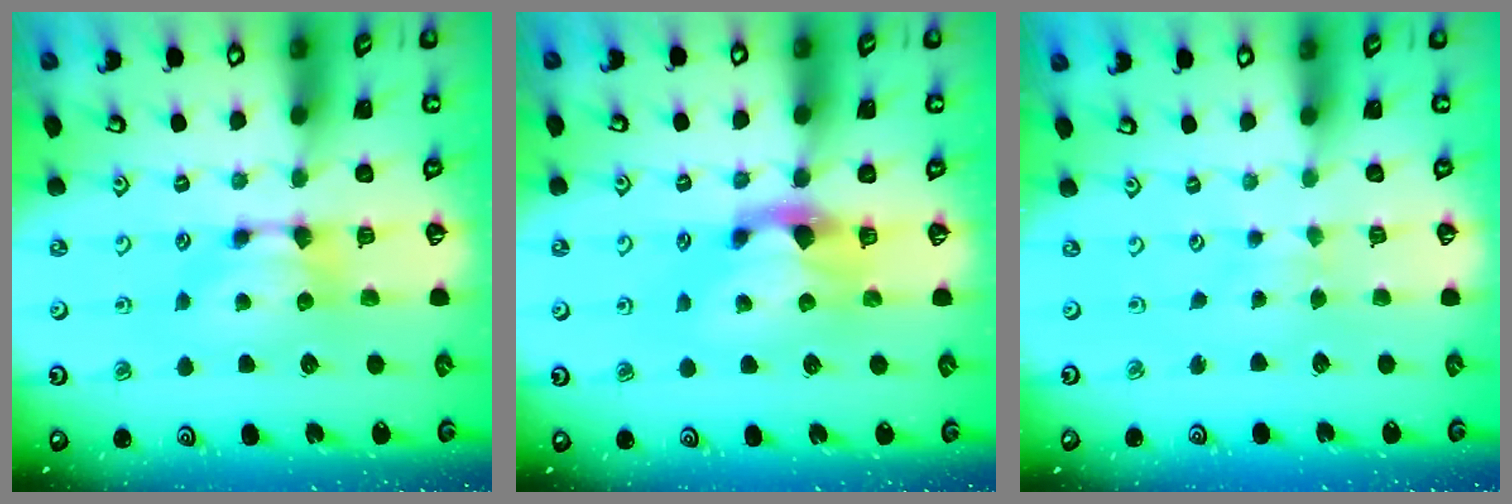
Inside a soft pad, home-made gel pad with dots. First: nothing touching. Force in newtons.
{"total": 2.2, "press": 1.9, "slide": 1.2}
{"total": 2.4, "press": 2.4, "slide": 0.1}